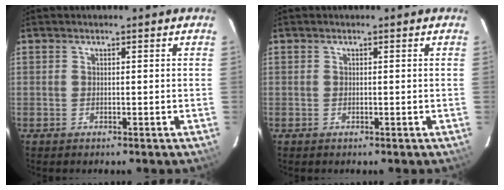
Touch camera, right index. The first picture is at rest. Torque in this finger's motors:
{"motor_torque": [-0.18, 0.09, -0.01, 0.00]}